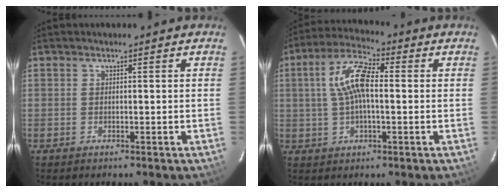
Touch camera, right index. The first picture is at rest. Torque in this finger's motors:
{"motor_torque": [0.50, -0.13, 0.48, 0.17]}